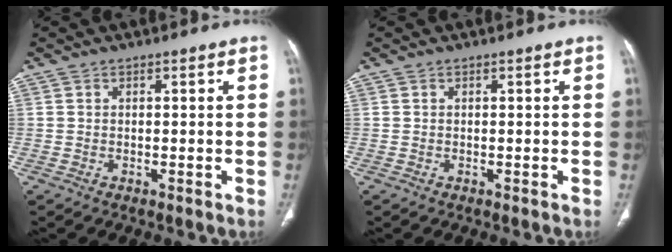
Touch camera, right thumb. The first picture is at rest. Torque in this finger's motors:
{"motor_torque": [-0.02, 0.02, -0.05, -0.05, 0.00]}